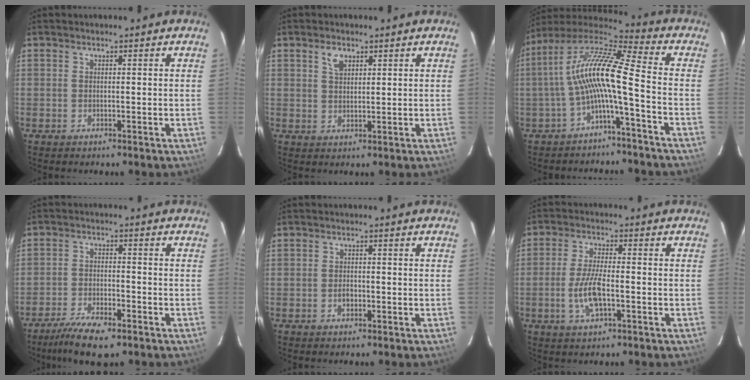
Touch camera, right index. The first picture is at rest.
{"total": 2.9, "force": [1.6, 1.7, 1.7], "torque": [-0.028, 0.007, 0.031]}
{"total": 13.0, "force": [-2.4, 1.0, 12.7], "torque": [-0.250, 0.019, -0.053]}
{"total": 9.7, "force": [-7.0, 2.8, 6.0], "torque": [-0.142, -0.019, -0.127]}
{"total": 1.5, "force": [-0.5, 1.0, 0.9], "torque": [-0.017, 0.003, -0.009]}
{"total": 7.0, "force": [-2.1, 2.2, 6.3], "torque": [-0.133, -0.002, -0.042]}